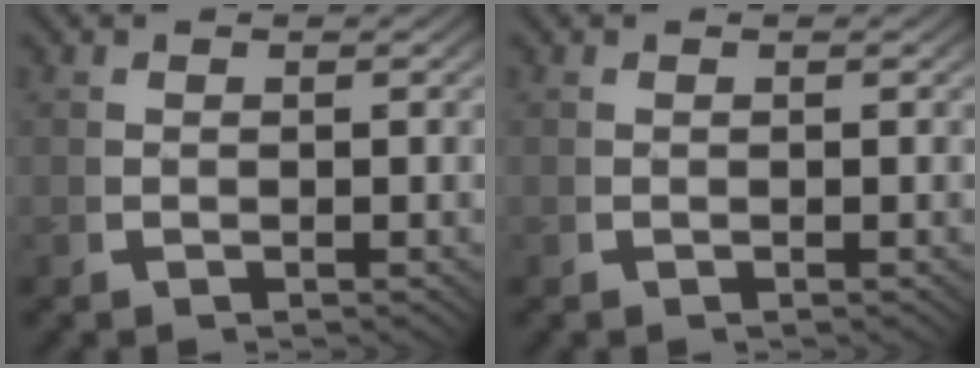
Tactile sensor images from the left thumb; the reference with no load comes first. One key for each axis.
{"total": 0.0}